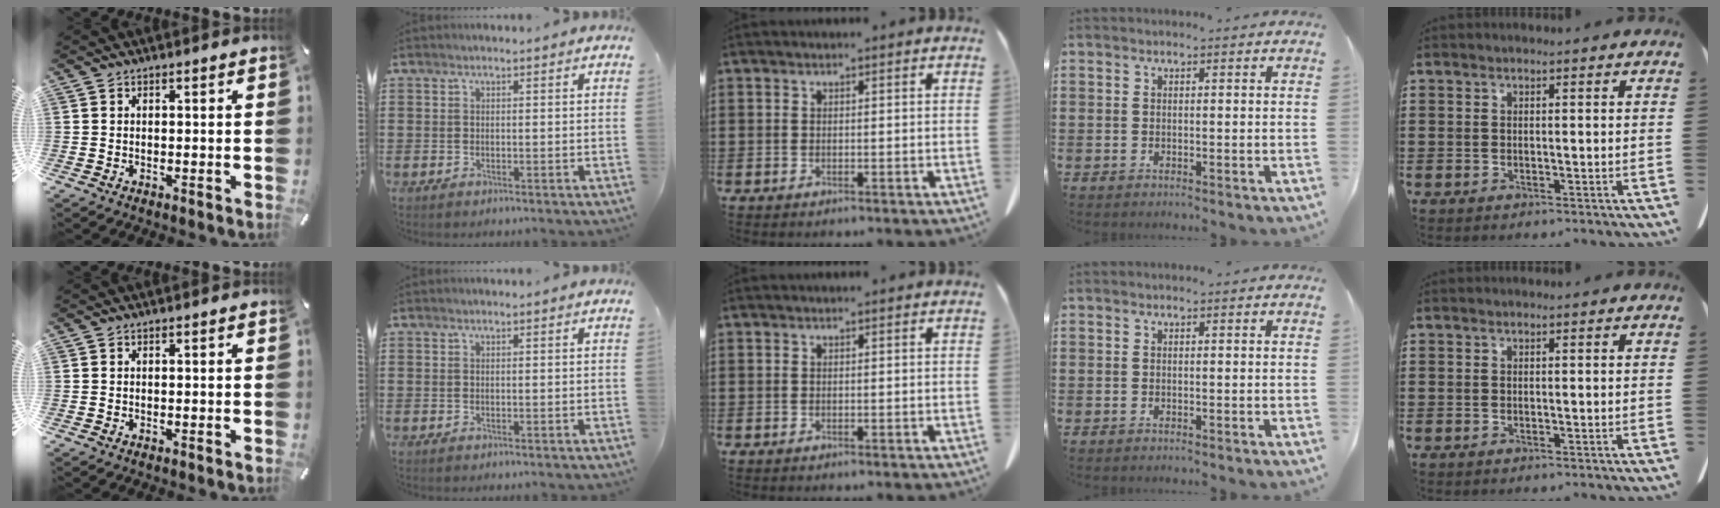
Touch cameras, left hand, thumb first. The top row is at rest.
{}